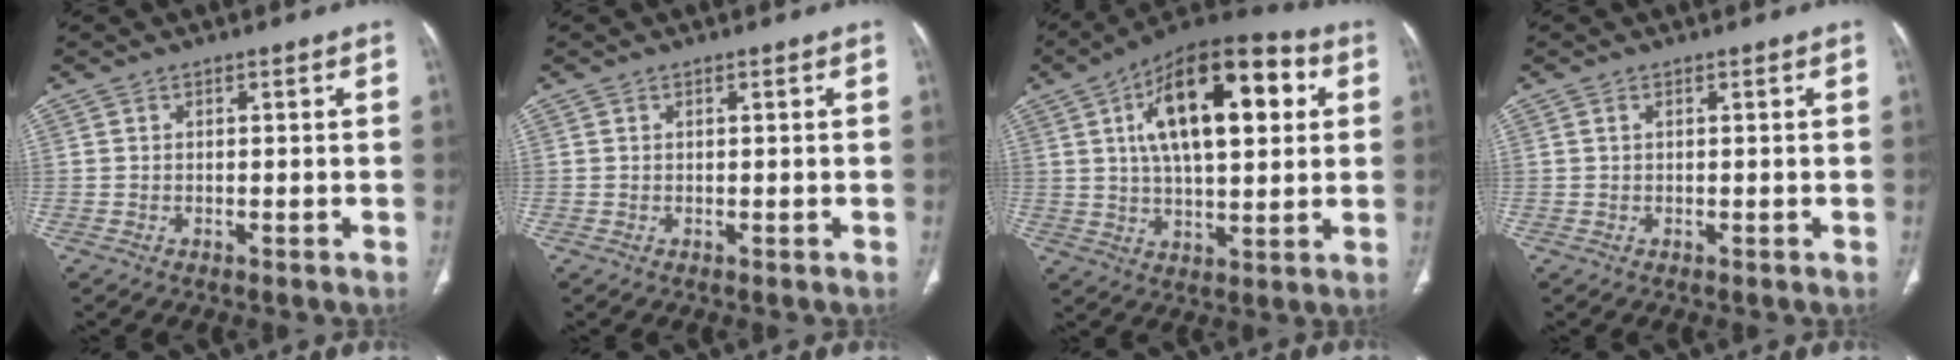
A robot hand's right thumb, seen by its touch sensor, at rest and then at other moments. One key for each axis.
{"total": 0.0}
{"total": 21.8, "fx": 6.0, "fy": 9.8, "fz": 18.5, "tx": -0.264, "ty": 0.007, "tz": 0.086}
{"total": 0.5, "fx": 0.2, "fy": 0.3, "fz": 0.4, "tx": -0.010, "ty": 0.005, "tz": 0.004}